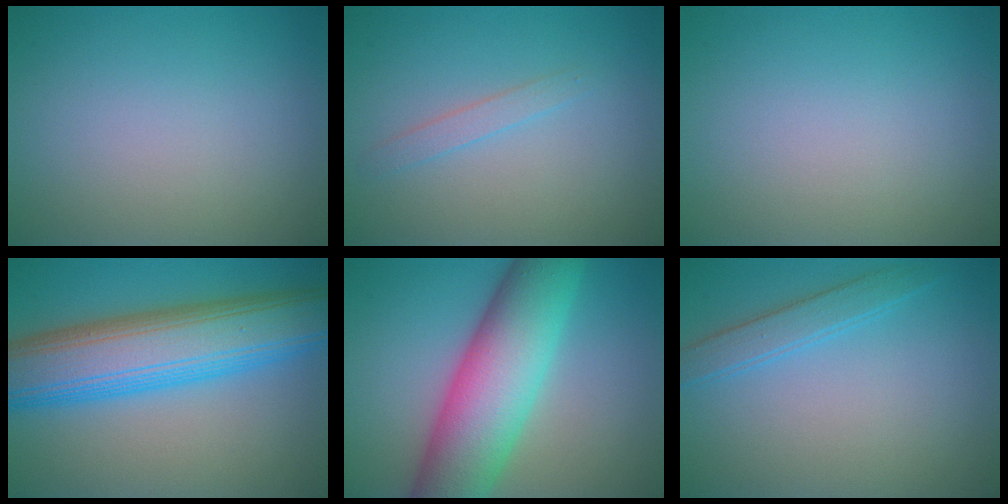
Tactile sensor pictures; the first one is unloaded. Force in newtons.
{"total": 1.2, "press": 1.2, "slide": 0.1}
{"total": 0.0}
{"total": 11.2, "press": 11.2, "slide": 0.4}
{"total": 11.1, "press": 11.1, "slide": 0.5}
{"total": 2.2, "press": 2.2, "slide": 0.1}